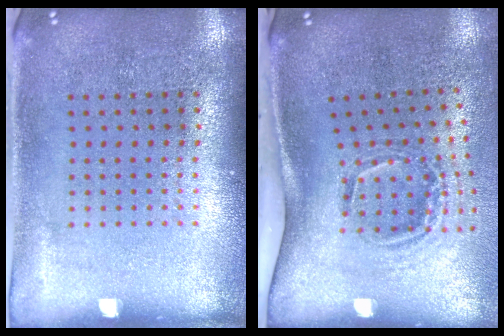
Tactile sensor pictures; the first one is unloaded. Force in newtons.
{"total": 2.1, "press": 1.3, "slide": 1.6}